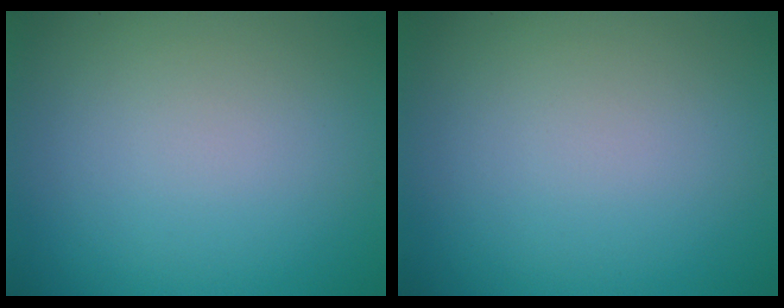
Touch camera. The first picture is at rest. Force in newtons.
{"total": 0.0}